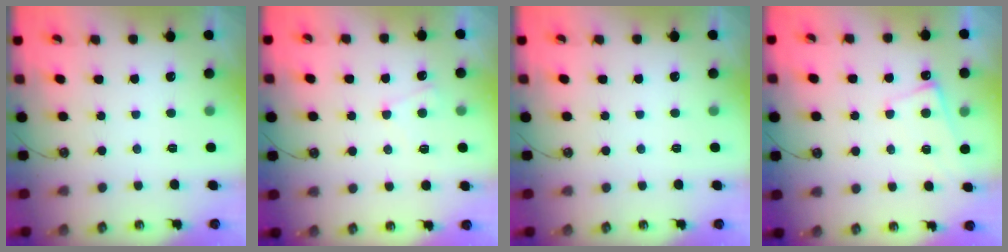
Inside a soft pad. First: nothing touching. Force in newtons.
{"total": 2.2, "press": 2.1, "slide": 0.6}
{"total": 0.9, "press": 0.9, "slide": 0.1}
{"total": 2.1, "press": 2.1, "slide": 0.5}